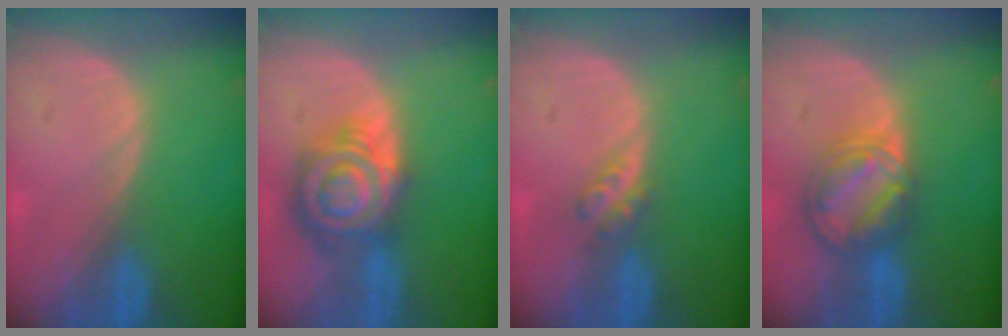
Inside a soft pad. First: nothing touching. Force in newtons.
{"total": 9.2, "press": 9.2, "slide": 0.6}
{"total": 2.9, "press": 2.5, "slide": 1.5}
{"total": 8.3, "press": 7.1, "slide": 4.4}